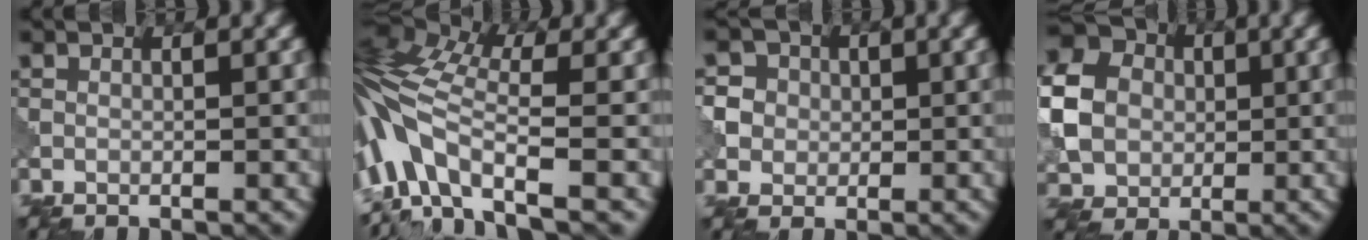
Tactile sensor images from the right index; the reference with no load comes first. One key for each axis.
{"total": 9.8, "fx": -2.6, "fy": 4.3, "fz": 8.4, "tx": -0.188, "ty": 0.016, "tz": -0.056}
{"total": 4.7, "fx": 0.7, "fy": 4.5, "fz": 0.8, "tx": -0.033, "ty": 0.023, "tz": 0.006}
{"total": 6.6, "fx": -0.1, "fy": 5.9, "fz": 2.8, "tx": -0.096, "ty": 0.007, "tz": 0.003}